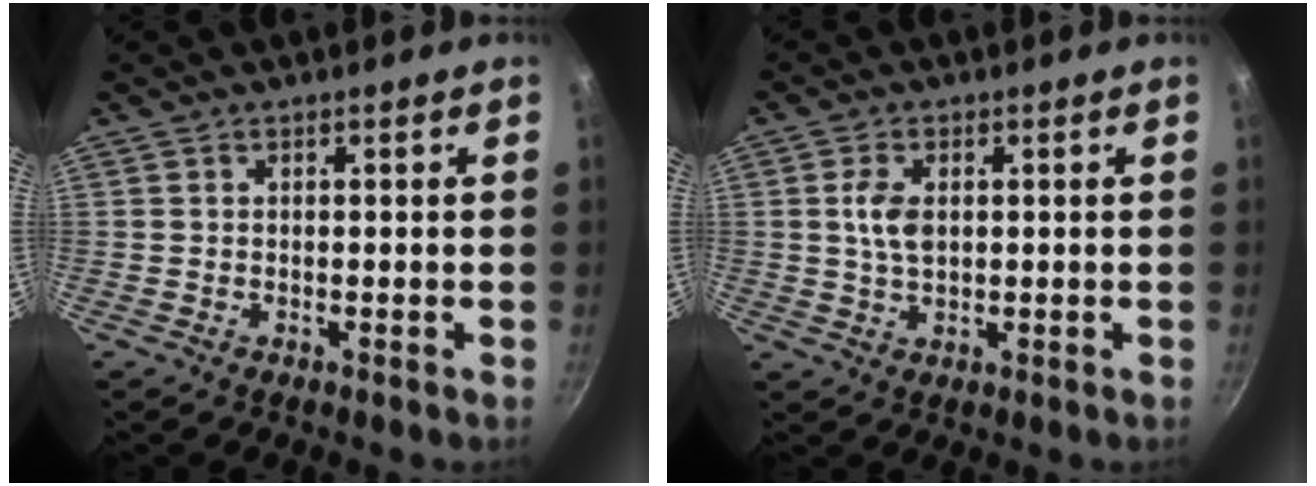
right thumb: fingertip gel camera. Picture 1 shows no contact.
{"total": 4.9, "force": [0.8, 2.9, 3.9], "torque": [-0.069, -0.001, 0.014]}